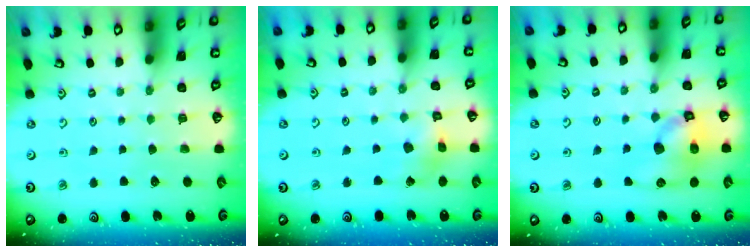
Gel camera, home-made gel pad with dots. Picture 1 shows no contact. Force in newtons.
{"total": 4.8, "press": 4.7, "slide": 0.6}
{"total": 12.4, "press": 12.3, "slide": 1.7}